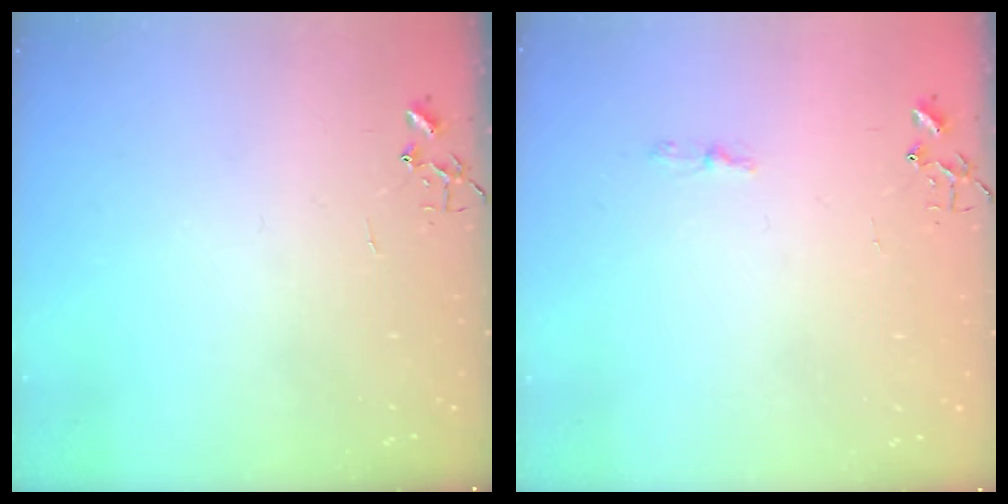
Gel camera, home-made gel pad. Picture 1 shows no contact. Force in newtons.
{"total": 3.7, "press": 3.7, "slide": 0.5}